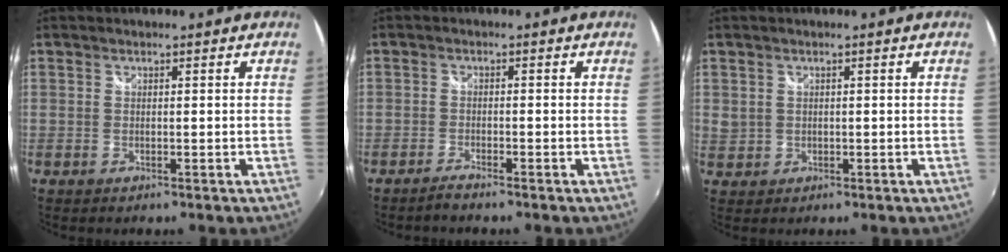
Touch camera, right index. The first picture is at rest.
{"total": 2.0, "force": [-1.9, 0.1, 0.7], "torque": [-0.026, -0.003, -0.040]}
{"total": 2.5, "force": [0.4, 2.4, 0.7], "torque": [-0.014, 0.004, 0.014]}